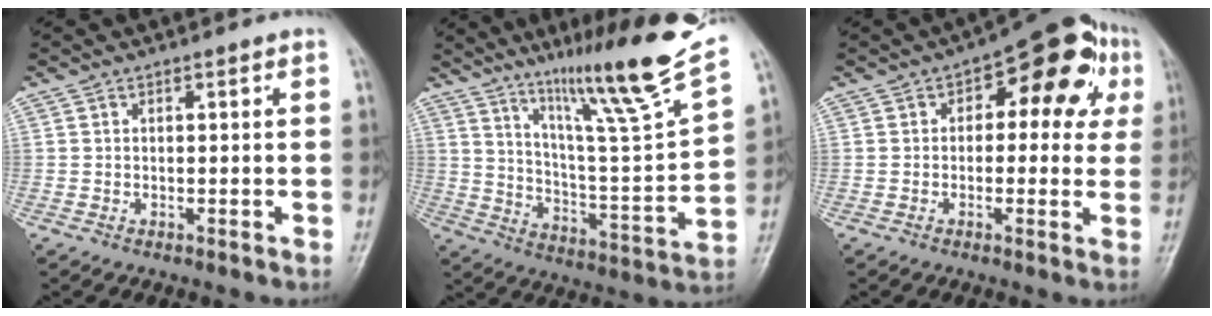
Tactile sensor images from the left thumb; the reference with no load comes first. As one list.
[{"total": 21.8, "force": [15.2, 0.6, 15.5], "torque": [-0.216, -0.079, 0.251]}, {"total": 14.0, "force": [3.8, 7.7, 11.1], "torque": [-0.082, 0.029, 0.039]}]